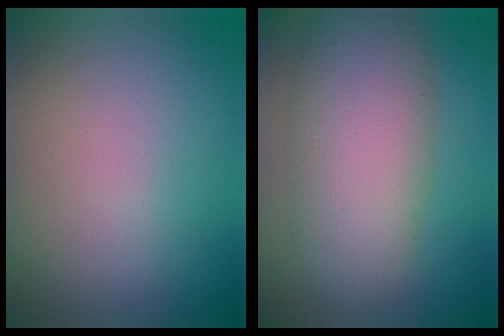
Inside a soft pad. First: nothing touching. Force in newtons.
{"total": 8.0, "press": 8.0, "slide": 0.5}